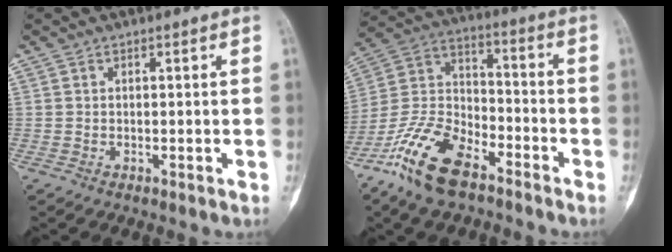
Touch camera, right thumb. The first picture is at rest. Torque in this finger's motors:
{"motor_torque": [0.33, 0.16, 1.20, -1.02, 0.15]}